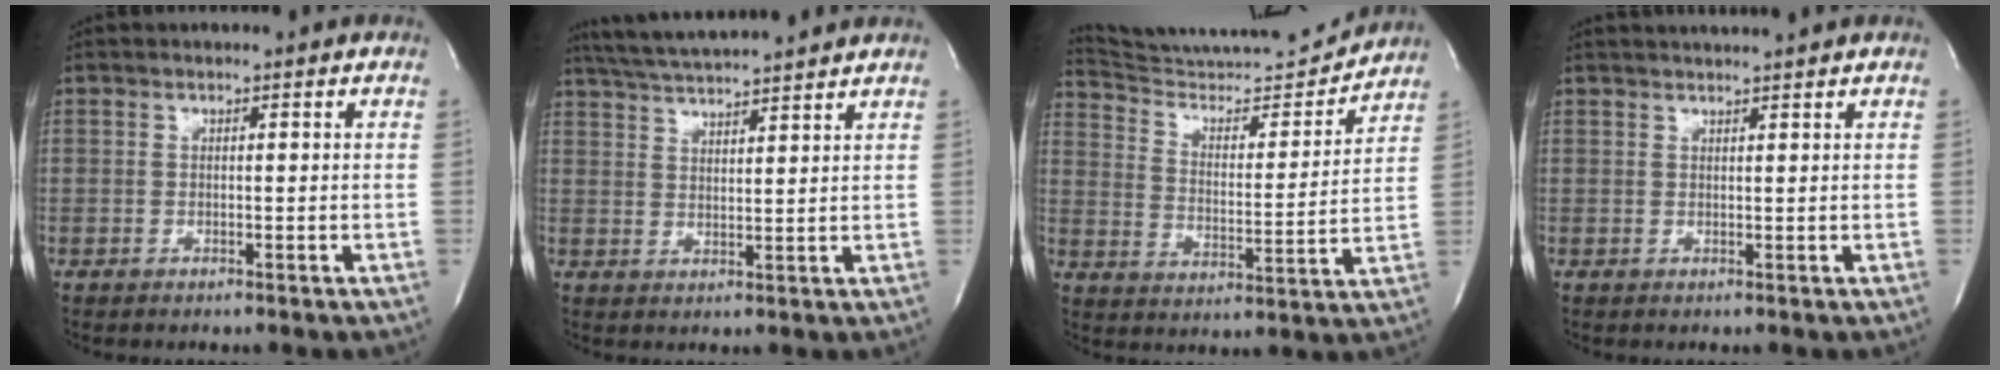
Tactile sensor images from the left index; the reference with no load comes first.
{"total": 10.7, "force": [9.8, -0.4, 4.3], "torque": [-0.082, 0.015, 0.150]}
{"total": 16.6, "force": [16.3, 0.1, 3.3], "torque": [-0.062, -0.039, 0.251]}
{"total": 3.4, "force": [3.1, -0.7, 1.0], "torque": [-0.010, 0.007, 0.042]}